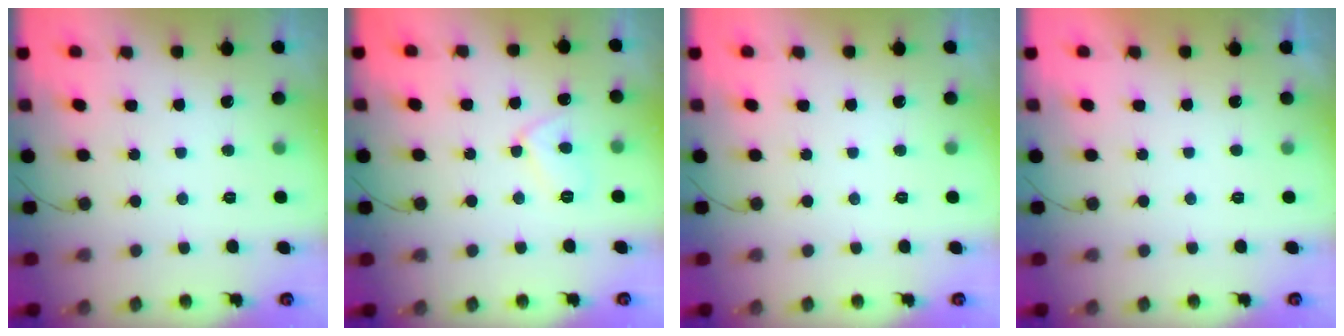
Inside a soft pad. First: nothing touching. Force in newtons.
{"total": 6.9, "press": 6.9, "slide": 0.7}
{"total": 0.0}
{"total": 2.1, "press": 2.1, "slide": 0.4}